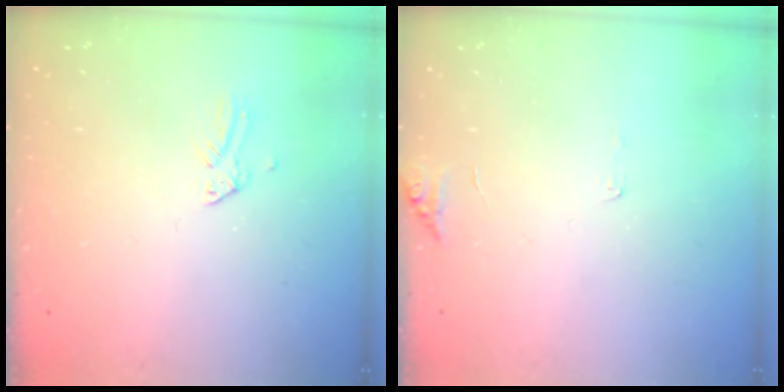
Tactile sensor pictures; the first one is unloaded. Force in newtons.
{"total": 6.2, "press": 6.2, "slide": 0.5}